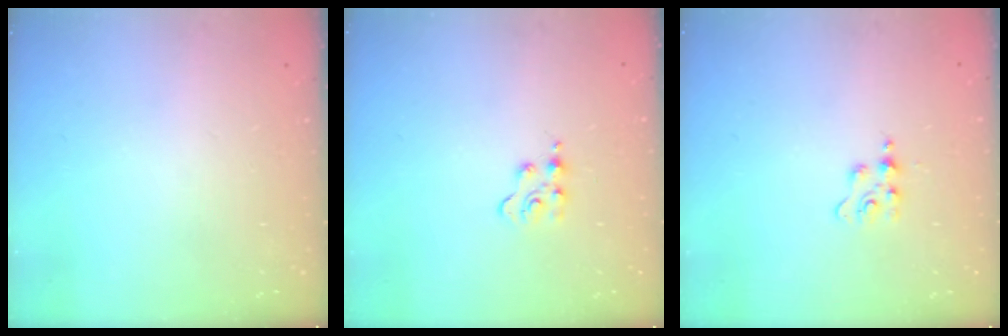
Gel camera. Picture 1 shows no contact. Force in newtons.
{"total": 3.5, "press": 3.5, "slide": 0.4}
{"total": 3.7, "press": 3.7, "slide": 0.5}